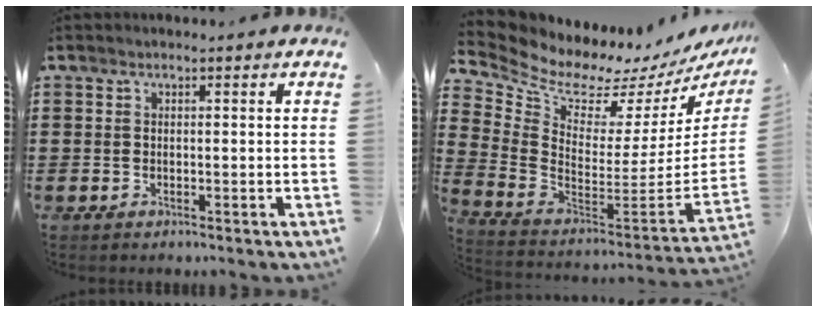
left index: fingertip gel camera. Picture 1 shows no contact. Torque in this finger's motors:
{"motor_torque": [-0.07, 0.07, 0.05, 0.00]}